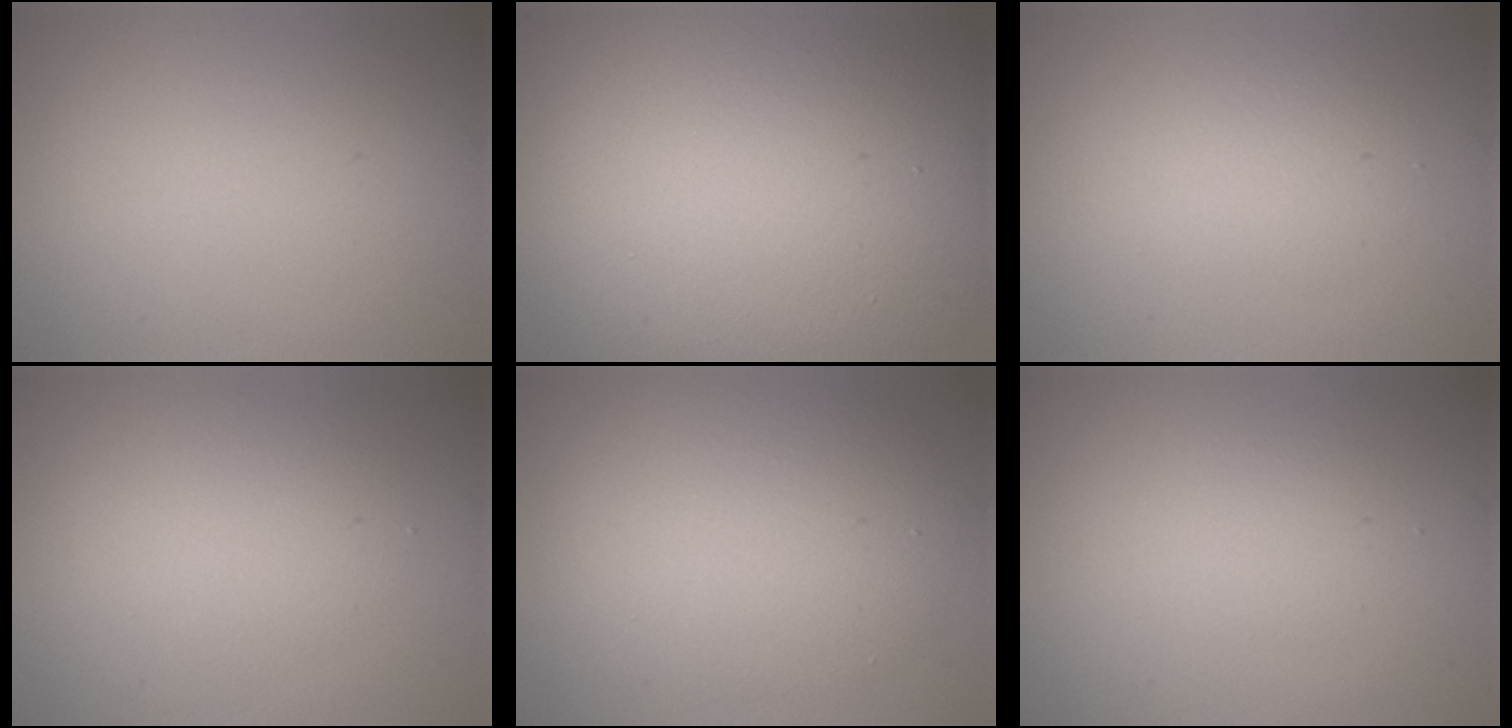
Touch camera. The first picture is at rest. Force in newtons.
{"total": 20.6, "press": 20.5, "slide": 1.4}
{"total": 2.4, "press": 2.4, "slide": 0.1}
{"total": 2.9, "press": 2.9, "slide": 0.2}
{"total": 7.1, "press": 7.0, "slide": 0.7}
{"total": 1.8, "press": 1.8, "slide": 0.1}